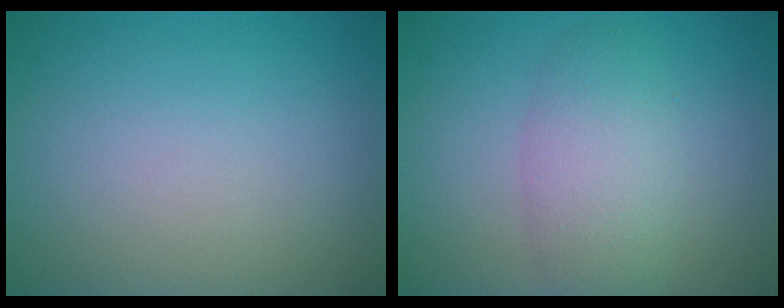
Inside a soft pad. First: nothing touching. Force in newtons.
{"total": 4.2, "press": 4.2, "slide": 0.2}